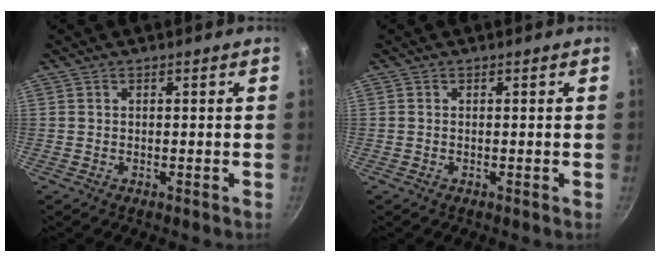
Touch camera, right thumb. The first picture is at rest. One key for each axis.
{"total": 0.0}